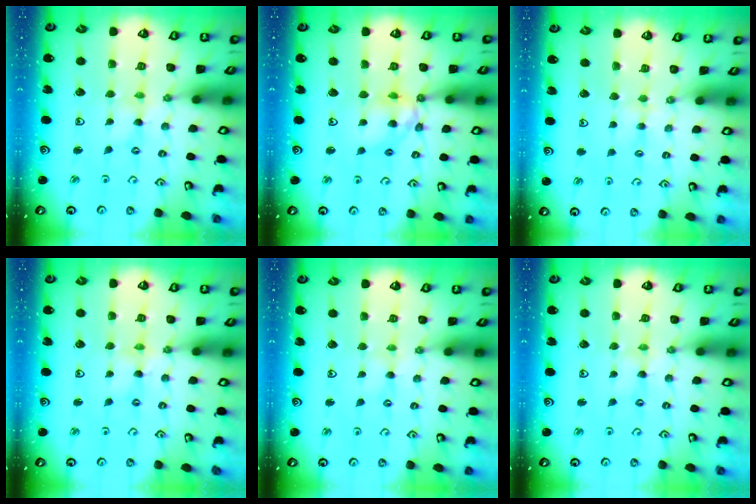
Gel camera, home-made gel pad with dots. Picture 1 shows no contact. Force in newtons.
{"total": 11.2, "press": 11.1, "slide": 1.2}
{"total": 3.3, "press": 3.3, "slide": 0.4}
{"total": 0.0}
{"total": 0.7, "press": 0.7, "slide": 0.2}
{"total": 0.7, "press": 0.7, "slide": 0.1}